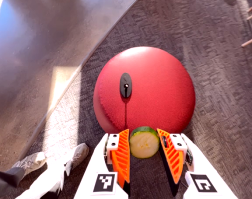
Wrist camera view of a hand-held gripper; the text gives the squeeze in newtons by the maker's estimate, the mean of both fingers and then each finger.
{"total": 9.8, "left": 9.9, "right": 9.7}